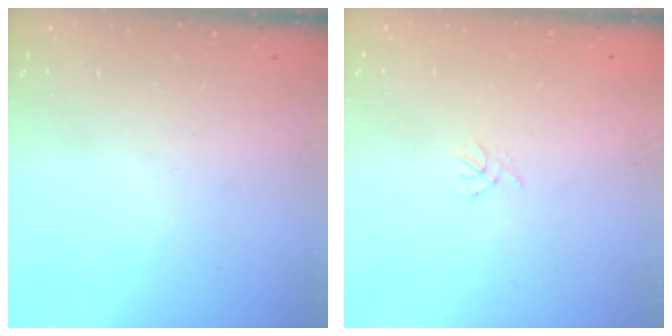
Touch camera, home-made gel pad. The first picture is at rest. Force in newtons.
{"total": 0.5, "press": 0.4, "slide": 0.3}